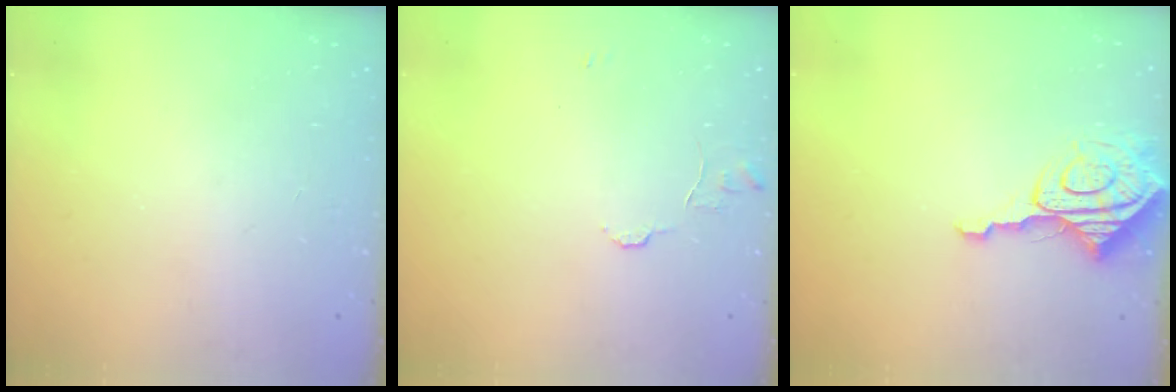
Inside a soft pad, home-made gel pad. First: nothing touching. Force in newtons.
{"total": 5.8, "press": 5.8, "slide": 0.5}
{"total": 10.6, "press": 10.5, "slide": 1.1}